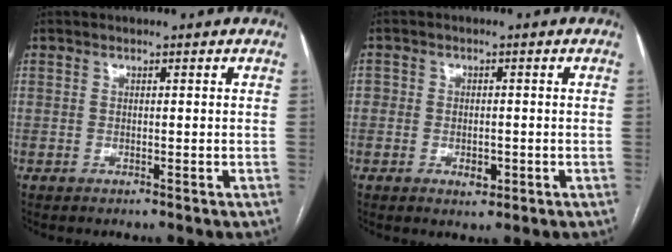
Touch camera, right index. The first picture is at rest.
{"total": 3.5, "force": [-1.1, 2.5, 2.2], "torque": [-0.030, 0.003, -0.011]}